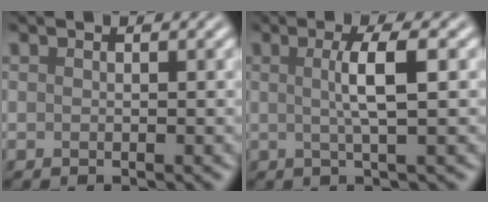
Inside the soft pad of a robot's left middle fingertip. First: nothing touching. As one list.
[{"total": 3.8, "force": [0.4, 0.7, 3.7], "torque": [-0.060, 0.005, 0.001]}]